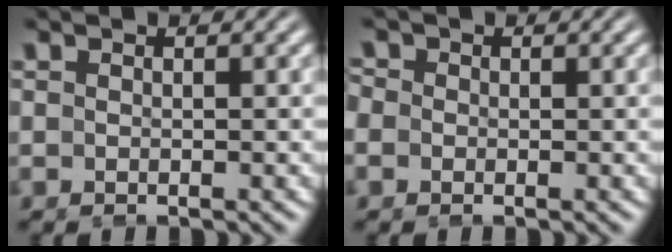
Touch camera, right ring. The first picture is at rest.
{"total": 3.3, "force": [-0.2, 3.1, 1.0], "torque": [-0.035, -0.002, -0.013]}